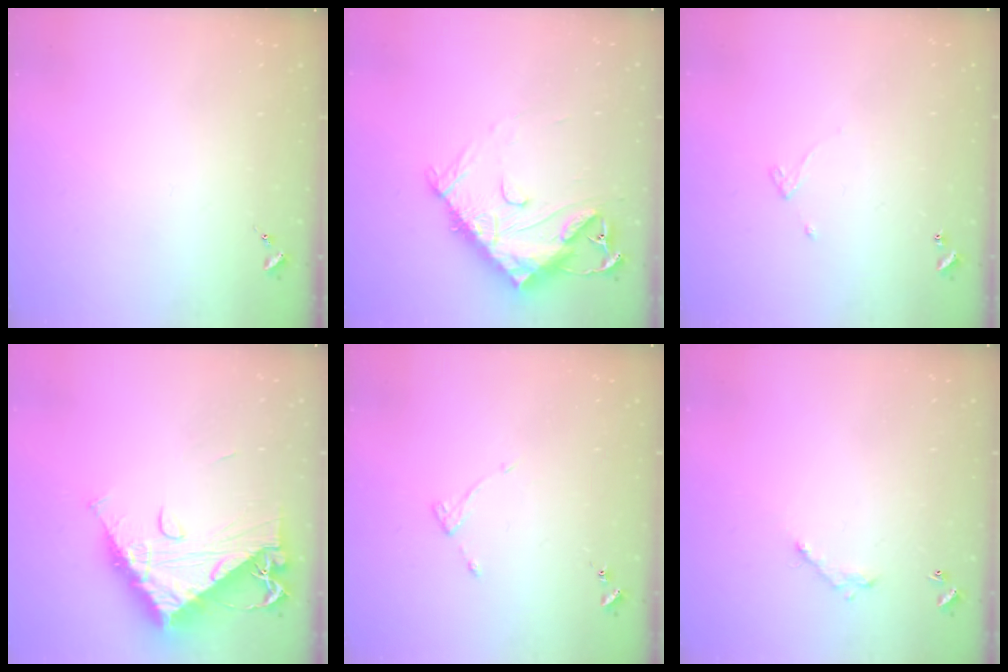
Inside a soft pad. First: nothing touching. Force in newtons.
{"total": 14.6, "press": 14.5, "slide": 1.1}
{"total": 3.2, "press": 3.2, "slide": 0.4}
{"total": 15.5, "press": 15.5, "slide": 1.5}
{"total": 4.8, "press": 4.7, "slide": 0.5}
{"total": 5.2, "press": 5.2, "slide": 0.2}